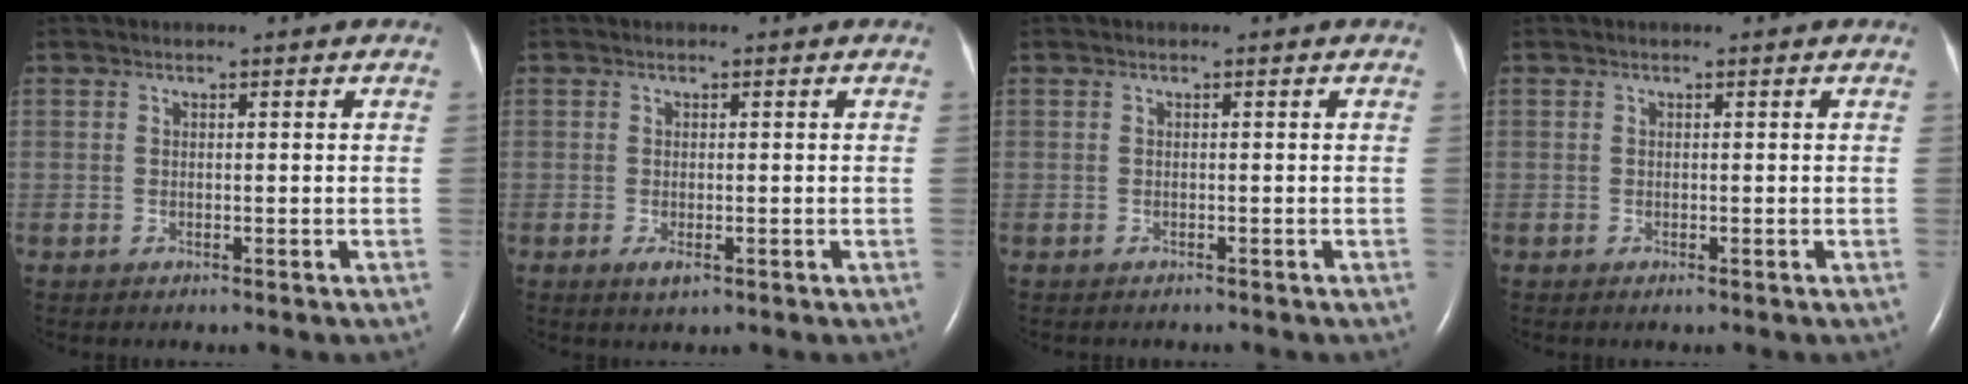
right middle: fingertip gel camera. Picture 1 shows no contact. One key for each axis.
{"total": 1.6, "fx": -0.6, "fy": 0.6, "fz": 1.3, "tx": -0.024, "ty": -0.003, "tz": -0.007}
{"total": 1.2, "fx": -1.1, "fy": 0.4, "fz": 0.4, "tx": -0.013, "ty": -0.002, "tz": -0.013}
{"total": 0.0}